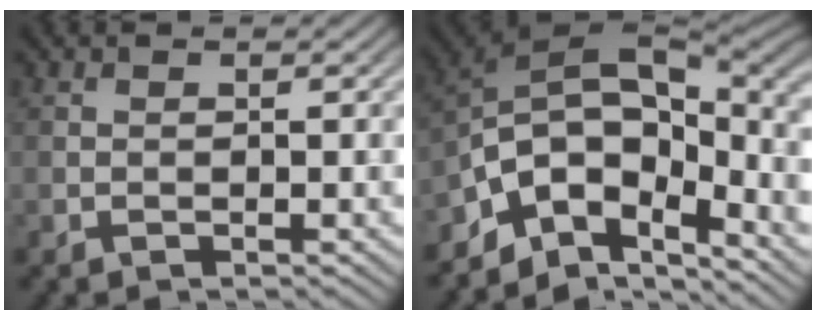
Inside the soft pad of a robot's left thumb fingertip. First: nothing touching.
{"total": 15.1, "force": [-4.6, 8.1, 11.8], "torque": [-0.213, -0.010, -0.085]}